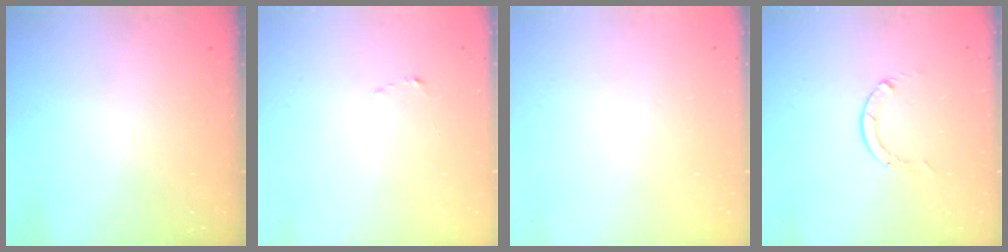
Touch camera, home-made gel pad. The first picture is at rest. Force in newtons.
{"total": 1.5, "press": 1.5, "slide": 0.2}
{"total": 2.6, "press": 2.6, "slide": 0.2}
{"total": 0.0}